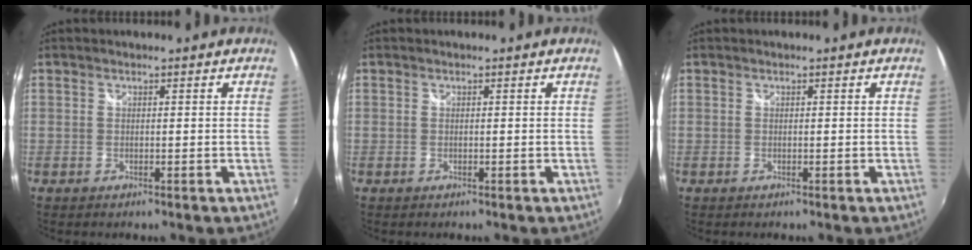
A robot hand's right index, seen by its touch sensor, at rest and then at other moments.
{"total": 0.0}
{"total": 0.0}